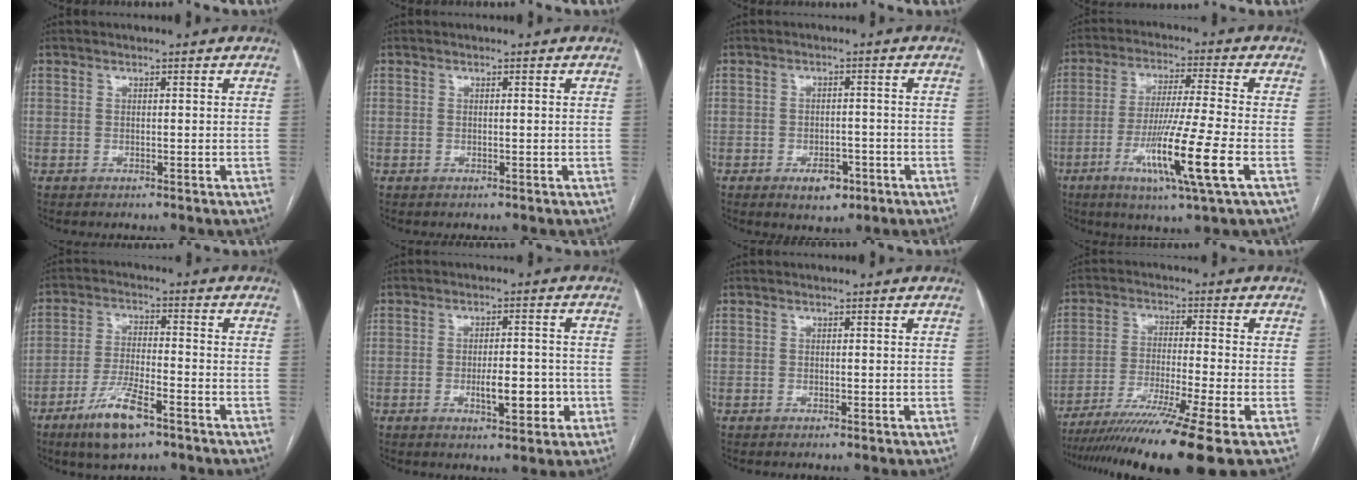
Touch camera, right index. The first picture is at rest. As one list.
[{"total": 0.0}, {"total": 4.5, "force": [-2.4, 2.5, 2.9], "torque": [-0.039, 0.003, -0.029]}, {"total": 12.7, "force": [-4.5, -1.1, 11.9], "torque": [-0.225, -0.025, -0.084]}, {"total": 9.3, "force": [-5.7, 2.0, 7.0], "torque": [-0.139, -0.013, -0.103]}, {"total": 5.6, "force": [-1.6, 1.9, 5.0], "torque": [-0.075, 0.001, -0.019]}, {"total": 0.0}, {"total": 15.7, "force": [-11.8, -2.2, 10.2], "torque": [-0.166, -0.043, -0.193]}]